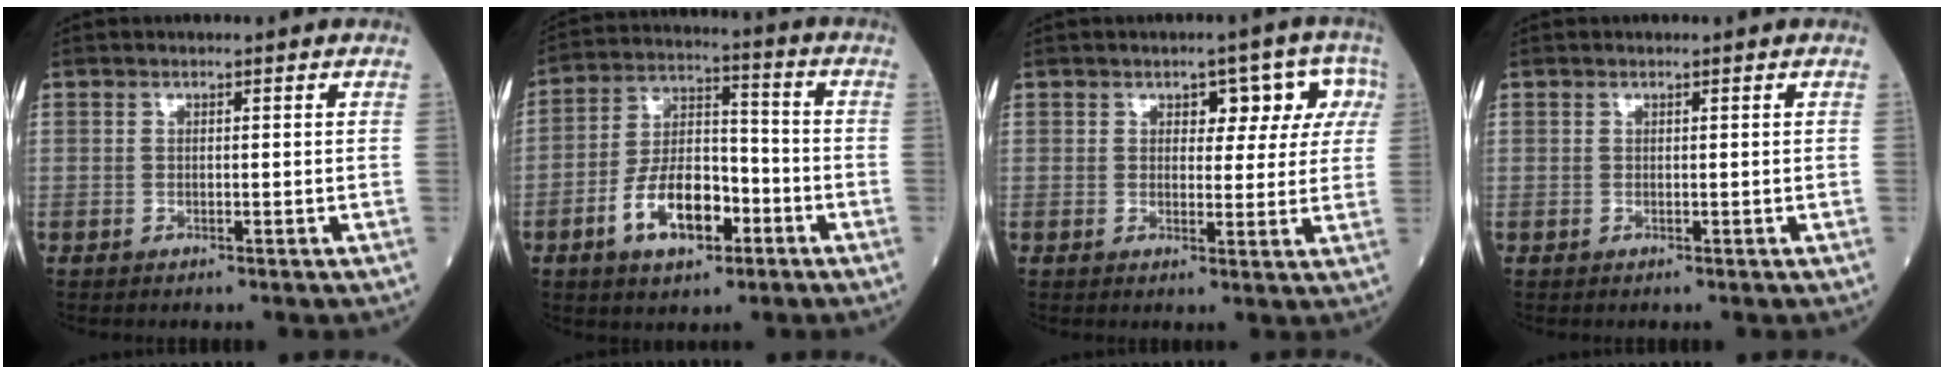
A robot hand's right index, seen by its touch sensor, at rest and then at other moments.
{"total": 11.3, "force": [-4.8, 5.4, 8.7], "torque": [-0.170, 0.014, -0.083]}
{"total": 6.2, "force": [2.3, 3.6, 4.5], "torque": [-0.035, 0.026, 0.025]}
{"total": 0.0}